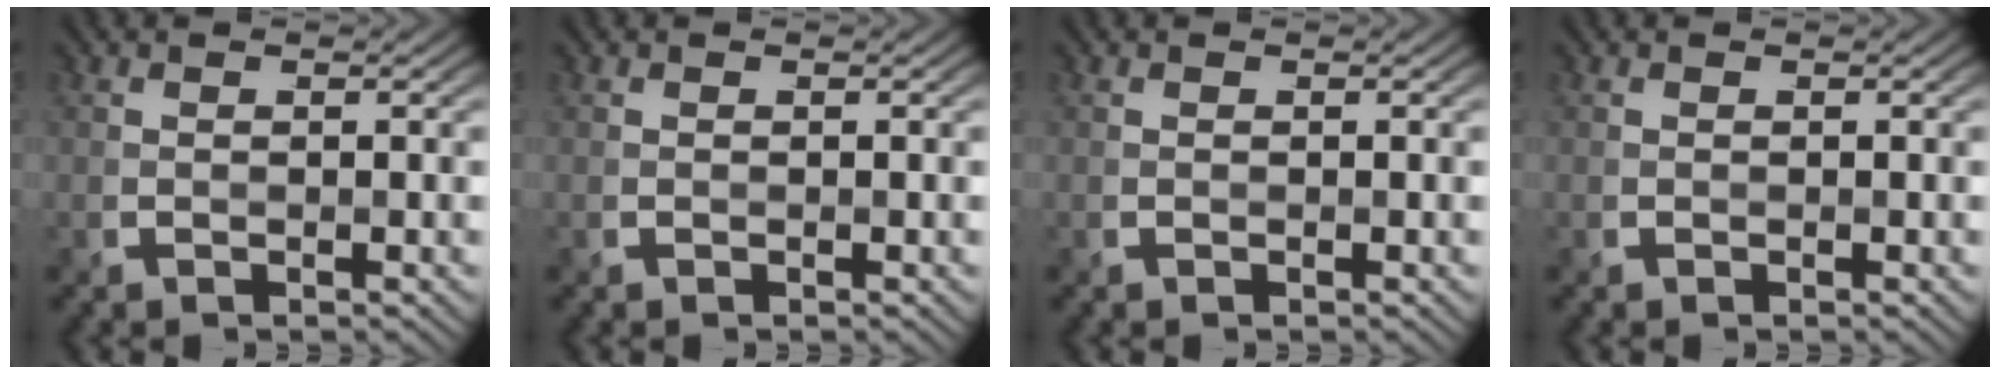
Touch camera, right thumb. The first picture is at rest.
{"total": 0.0}
{"total": 0.0}
{"total": 0.0}